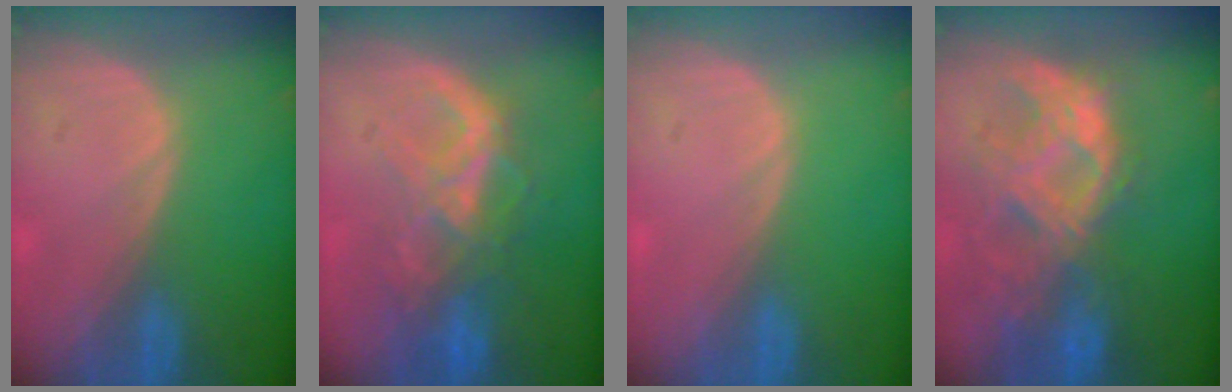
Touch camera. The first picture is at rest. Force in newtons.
{"total": 8.8, "press": 7.6, "slide": 4.4}
{"total": 0.0}
{"total": 10.4, "press": 9.2, "slide": 4.9}